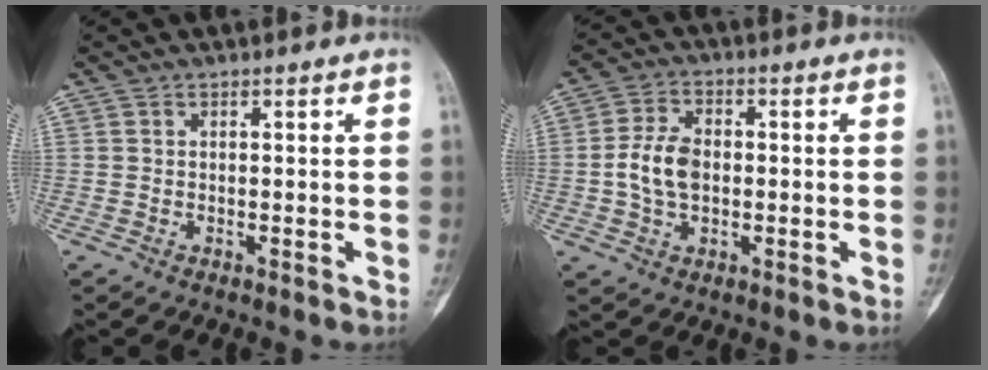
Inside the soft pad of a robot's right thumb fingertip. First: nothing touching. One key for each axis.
{"total": 7.6, "fx": -0.5, "fy": 5.0, "fz": 5.7, "tx": -0.108, "ty": 0.012, "tz": -0.012}